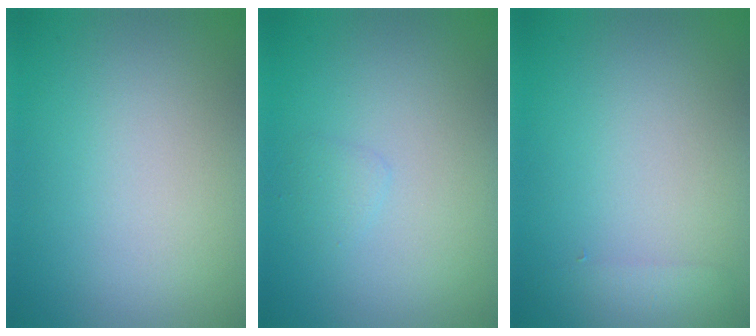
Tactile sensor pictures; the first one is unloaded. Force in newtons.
{"total": 0.8, "press": 0.8, "slide": 0.1}
{"total": 1.3, "press": 1.3, "slide": 0.1}